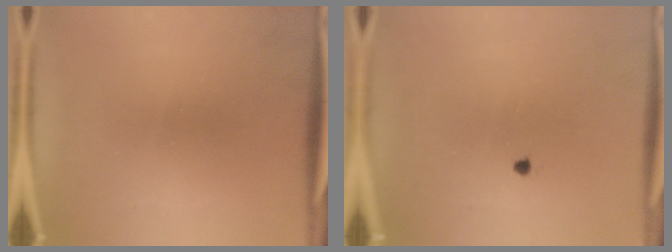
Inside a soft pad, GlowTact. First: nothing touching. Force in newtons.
{"total": 1.0}